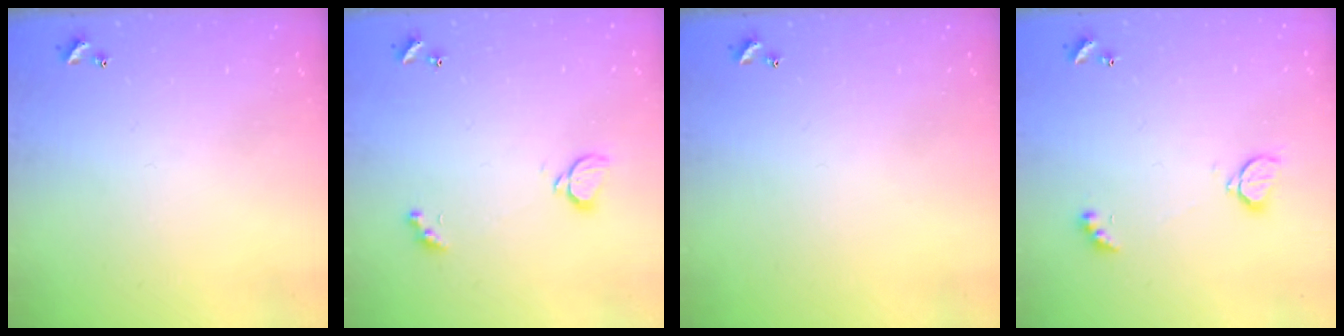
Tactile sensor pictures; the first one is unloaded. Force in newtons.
{"total": 1.9, "press": 1.7, "slide": 0.8}
{"total": 0.0}
{"total": 2.4, "press": 2.4, "slide": 0.6}